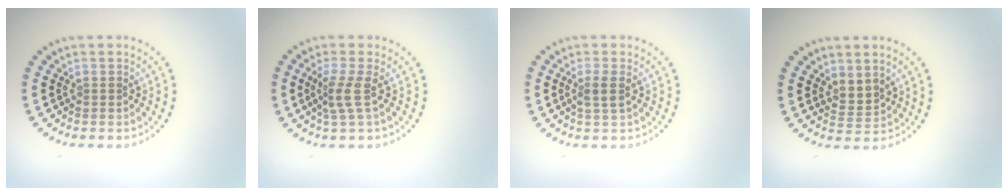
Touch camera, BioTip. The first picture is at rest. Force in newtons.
{"total": 2.2, "press": 1.6, "slide": 1.5}
{"total": 1.6, "press": 1.4, "slide": 0.7}
{"total": 1.7, "press": 1.4, "slide": 1.0}